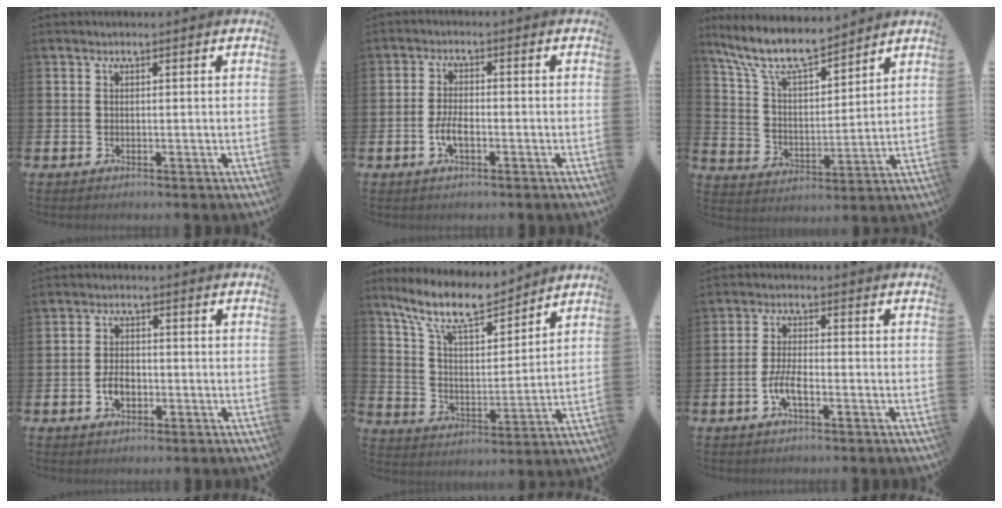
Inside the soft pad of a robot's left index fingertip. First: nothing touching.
{"total": 3.5, "force": [-1.1, 1.5, 3.0], "torque": [-0.058, 0.002, -0.022]}
{"total": 9.9, "force": [8.7, 2.2, 4.2], "torque": [-0.117, -0.045, 0.155]}
{"total": 2.8, "force": [-0.9, 1.8, 1.9], "torque": [-0.027, 0.000, -0.021]}
{"total": 10.7, "force": [9.3, 2.6, 4.5], "torque": [-0.115, -0.046, 0.167]}
{"total": 3.7, "force": [-1.6, 1.1, 3.2], "torque": [-0.072, 0.003, -0.032]}